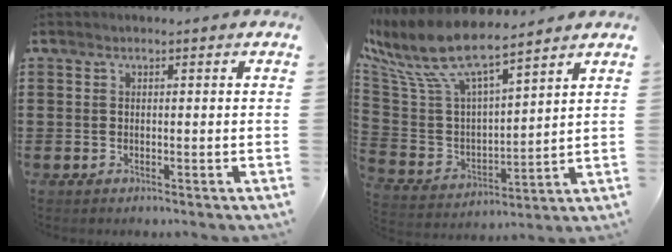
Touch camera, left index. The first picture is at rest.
{"total": 10.0, "force": [7.9, 2.3, 5.6], "torque": [-0.149, -0.049, 0.135]}